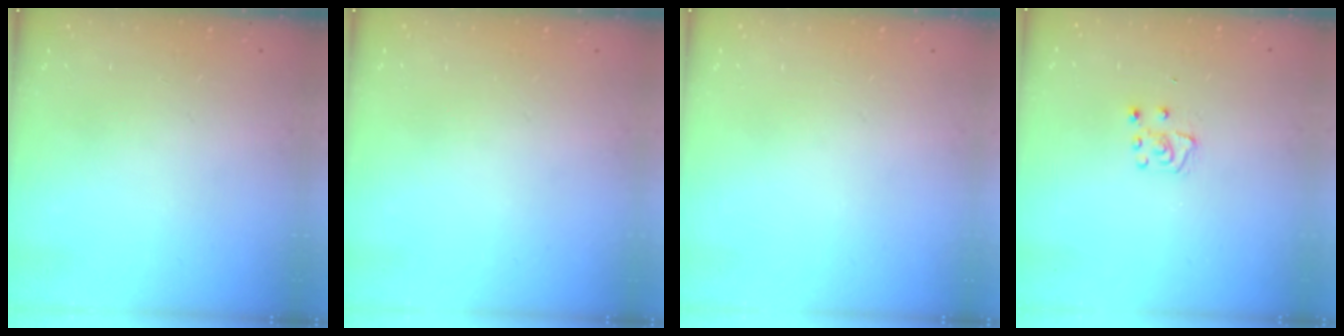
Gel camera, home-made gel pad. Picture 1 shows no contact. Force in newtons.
{"total": 0.0}
{"total": 0.0}
{"total": 5.1, "press": 5.0, "slide": 0.6}